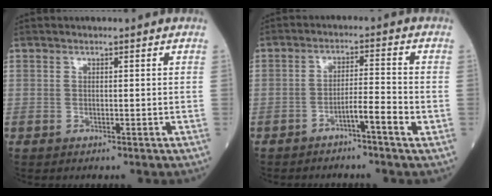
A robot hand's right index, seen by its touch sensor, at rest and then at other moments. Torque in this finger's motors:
{"motor_torque": [0.35, -0.04, 0.06, 0.01]}